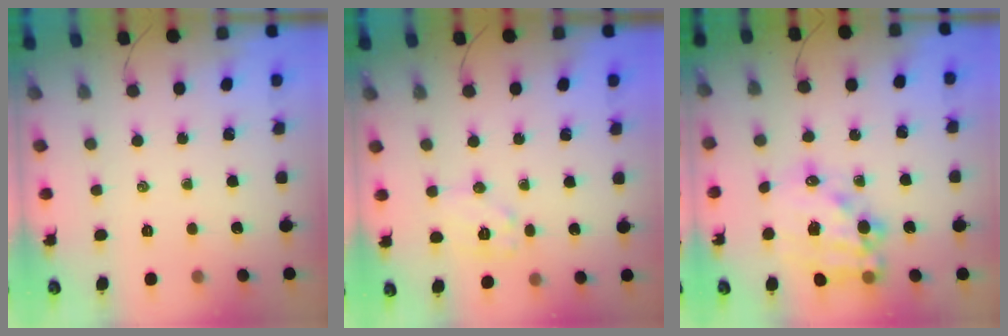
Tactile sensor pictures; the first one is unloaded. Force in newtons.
{"total": 7.8, "press": 7.8, "slide": 0.2}
{"total": 15.4, "press": 15.0, "slide": 3.2}